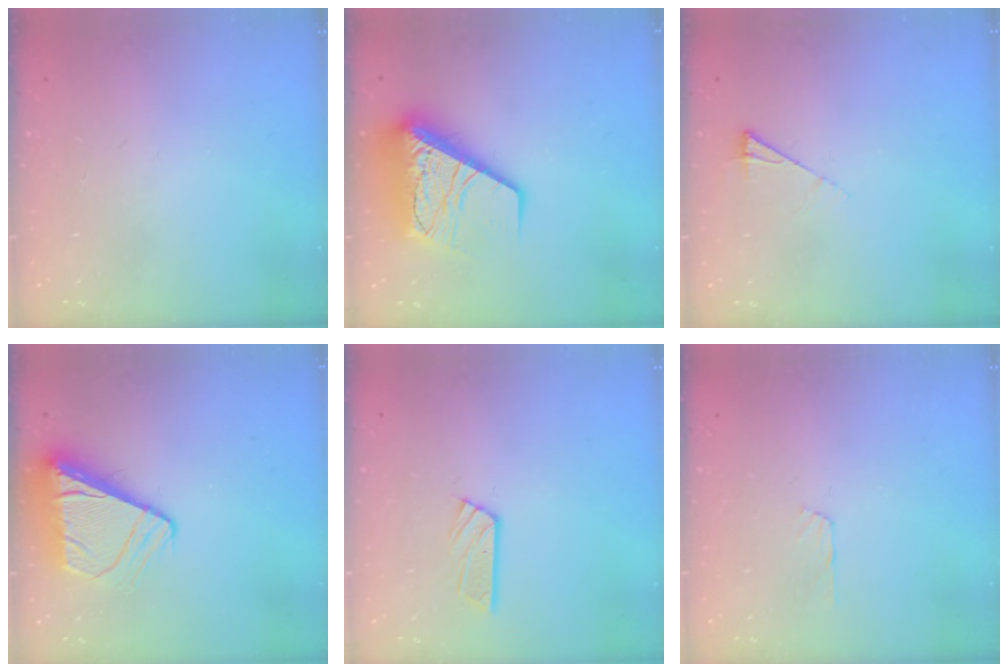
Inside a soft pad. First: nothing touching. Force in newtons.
{"total": 15.8, "press": 15.7, "slide": 1.7}
{"total": 4.8, "press": 4.8, "slide": 0.7}
{"total": 9.2, "press": 9.1, "slide": 1.1}
{"total": 5.2, "press": 5.2, "slide": 0.3}
{"total": 3.3, "press": 3.3, "slide": 0.3}